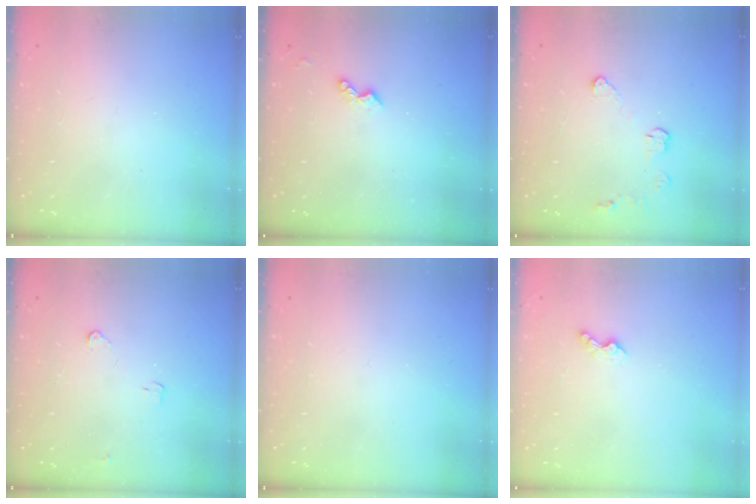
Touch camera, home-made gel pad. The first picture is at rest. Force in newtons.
{"total": 3.6, "press": 3.5, "slide": 0.6}
{"total": 4.5, "press": 4.5, "slide": 0.6}
{"total": 3.3, "press": 3.3, "slide": 0.5}
{"total": 0.0}
{"total": 4.8, "press": 4.8, "slide": 0.6}